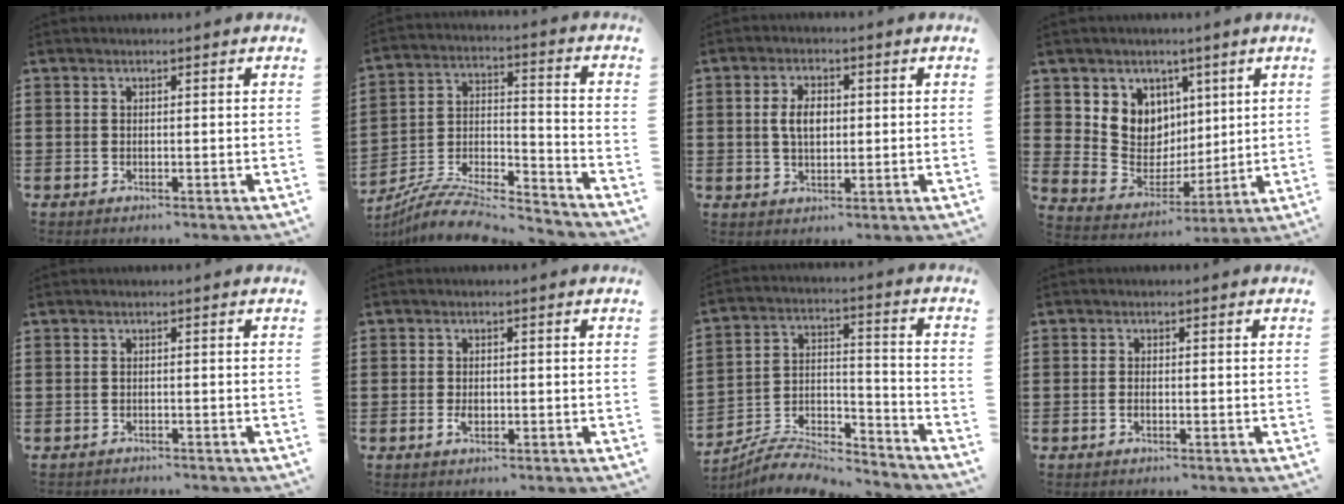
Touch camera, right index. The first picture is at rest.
{"total": 8.7, "force": [-8.0, 1.4, 3.1], "torque": [-0.059, 0.008, -0.160]}
{"total": 4.3, "force": [0.4, 2.5, 3.5], "torque": [-0.064, 0.007, 0.003]}
{"total": 8.0, "force": [3.2, 7.2, 0.9], "torque": [-0.052, -0.035, 0.063]}
{"total": 0.9, "force": [-0.8, 0.2, -0.1], "torque": [-0.001, 0.003, -0.020]}
{"total": 1.8, "force": [-0.5, 1.0, 1.5], "torque": [-0.028, 0.001, -0.008]}
{"total": 7.8, "force": [-7.4, 1.4, 1.8], "torque": [-0.028, 0.013, -0.147]}
{"total": 0.7, "force": [-0.4, 0.1, 0.6], "torque": [-0.012, -0.006, -0.006]}